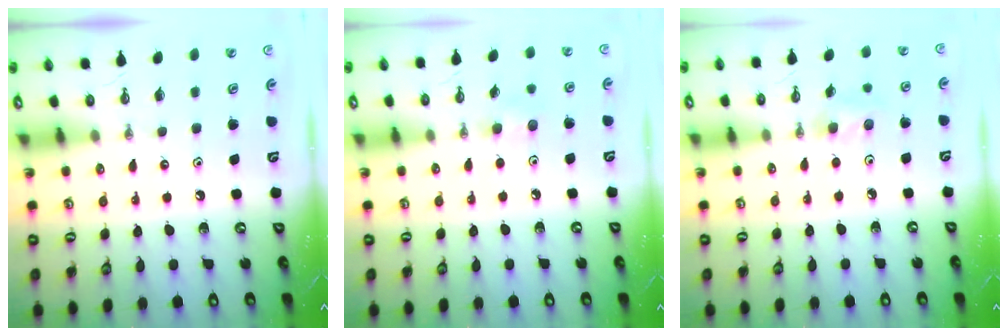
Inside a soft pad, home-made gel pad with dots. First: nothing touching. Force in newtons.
{"total": 7.6, "press": 5.5, "slide": 5.2}
{"total": 7.5, "press": 6.4, "slide": 4.0}